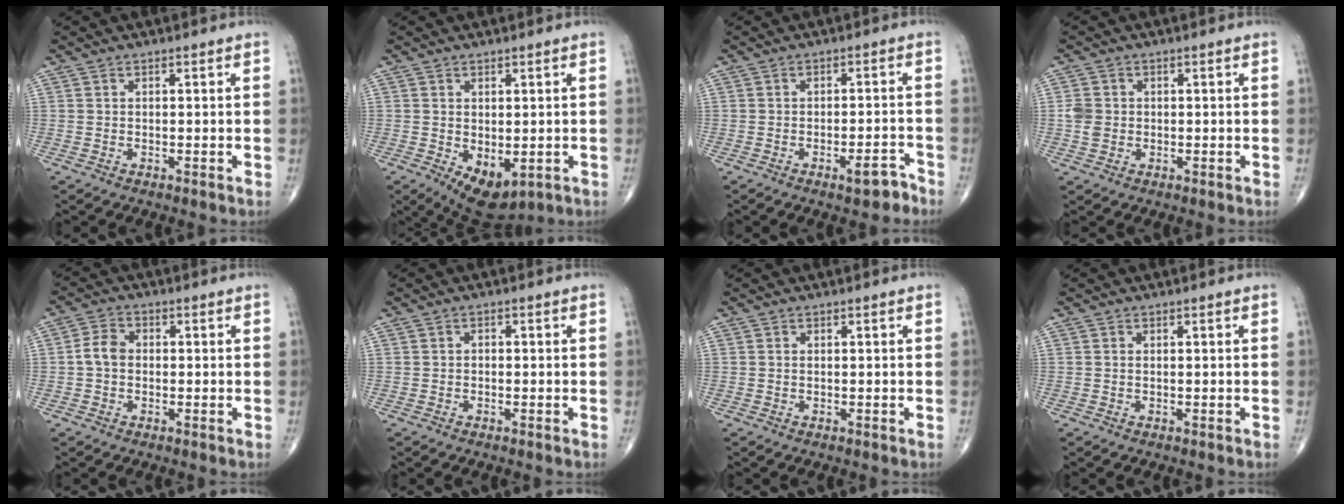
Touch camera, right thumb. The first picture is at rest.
{"total": 7.8, "force": [-2.1, 4.4, 6.0], "torque": [-0.081, -0.008, -0.014]}
{"total": 4.2, "force": [-2.8, 1.3, 2.8], "torque": [-0.031, 0.021, -0.038]}
{"total": 3.1, "force": [-0.2, 2.6, 1.6], "torque": [-0.025, 0.006, -0.003]}
{"total": 4.0, "force": [-0.3, 3.0, 2.6], "torque": [-0.046, 0.013, -0.013]}
{"total": 0.6, "force": [-0.1, 0.5, 0.4], "torque": [0.001, 0.003, -0.007]}
{"total": 0.0}
{"total": 0.0}